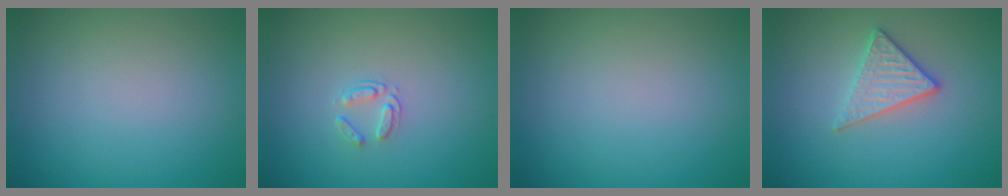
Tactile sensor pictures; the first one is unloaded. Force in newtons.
{"total": 1.4, "press": 0.9, "slide": 1.1}
{"total": 0.0}
{"total": 2.8, "press": 2.6, "slide": 1.1}